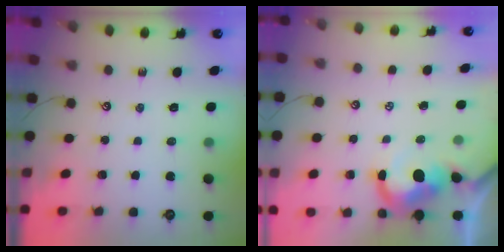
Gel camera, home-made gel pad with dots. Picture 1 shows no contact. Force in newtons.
{"total": 3.6, "press": 3.4, "slide": 1.2}